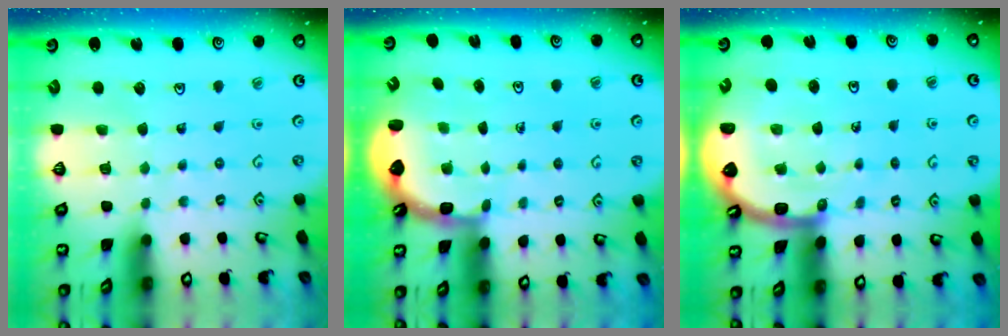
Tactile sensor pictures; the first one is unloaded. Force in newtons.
{"total": 2.5, "press": 2.1, "slide": 1.3}
{"total": 7.5, "press": 7.5, "slide": 0.8}